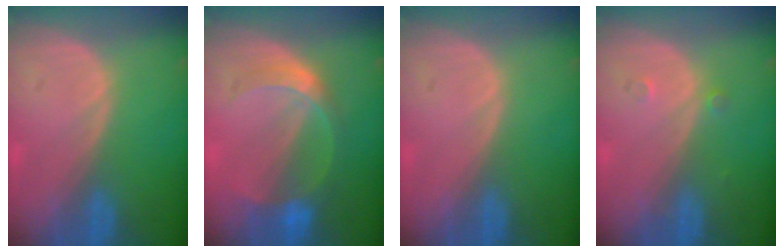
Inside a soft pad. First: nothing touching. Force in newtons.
{"total": 6.3, "press": 5.6, "slide": 3.0}
{"total": 0.0}
{"total": 1.2, "press": 1.0, "slide": 0.7}